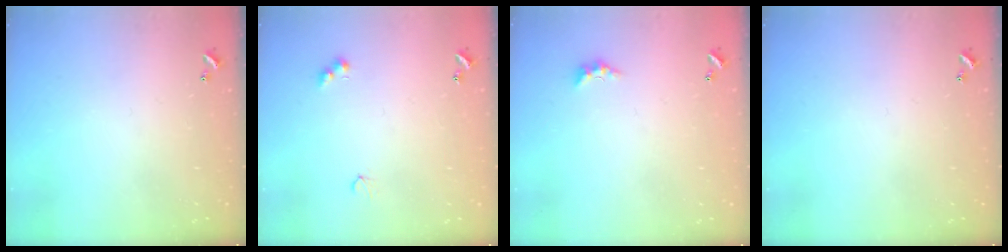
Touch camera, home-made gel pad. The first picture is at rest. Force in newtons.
{"total": 5.0, "press": 4.9, "slide": 0.8}
{"total": 1.5, "press": 1.4, "slide": 0.5}
{"total": 0.0}